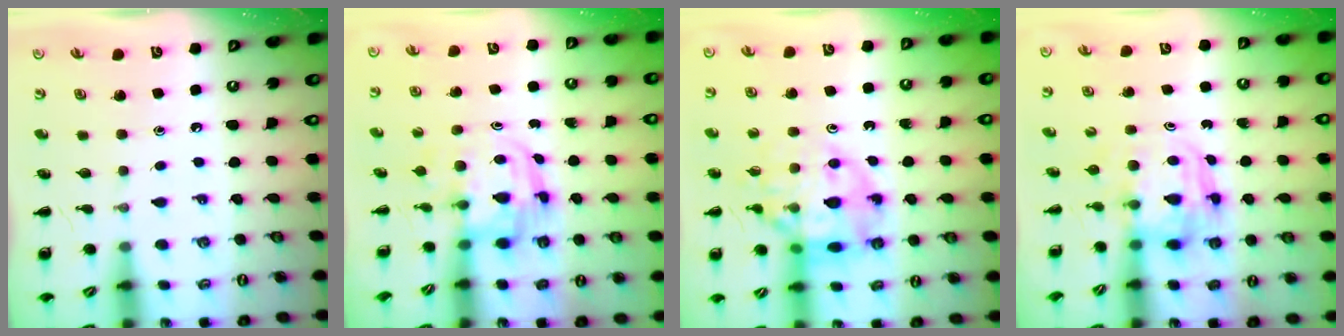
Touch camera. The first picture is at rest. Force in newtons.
{"total": 2.7, "press": 2.7, "slide": 0.3}
{"total": 17.0, "press": 16.7, "slide": 3.2}
{"total": 3.8, "press": 3.7, "slide": 0.2}